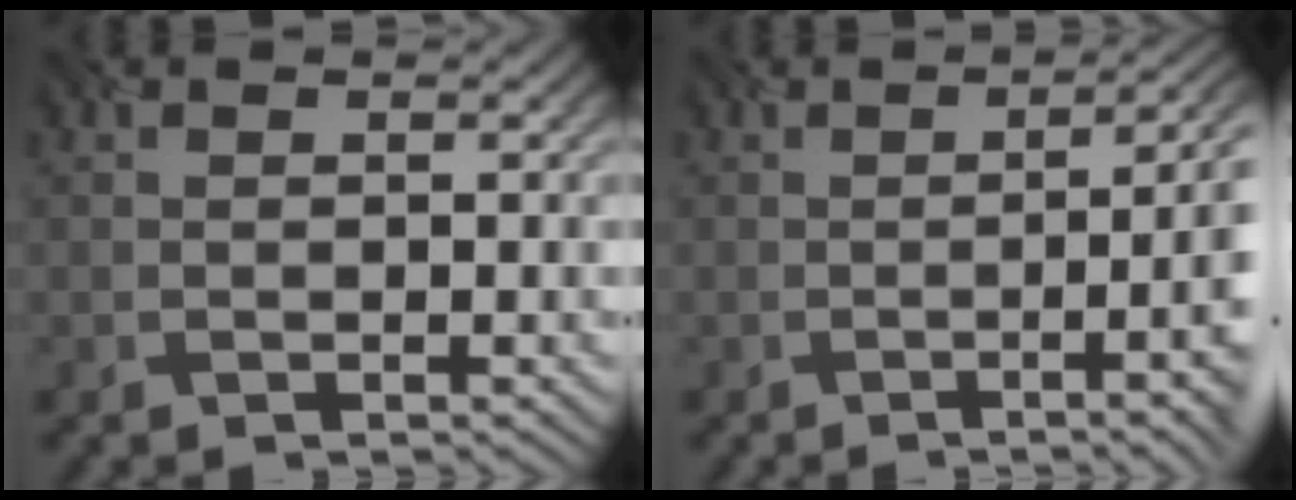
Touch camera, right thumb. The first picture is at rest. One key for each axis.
{"total": 7.7, "fx": -0.5, "fy": 2.4, "fz": 7.3, "tx": -0.077, "ty": 0.006, "tz": -0.006}